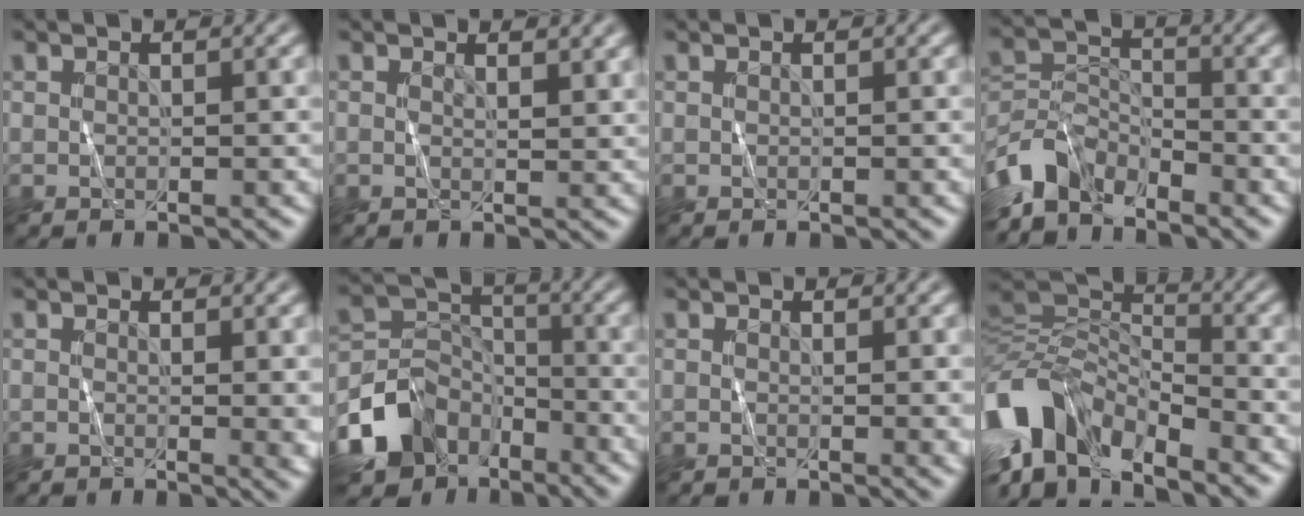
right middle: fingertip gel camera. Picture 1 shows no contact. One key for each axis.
{"total": 1.5, "fx": 0.8, "fy": 0.7, "fz": 1.0, "tx": -0.015, "ty": -0.002, "tz": 0.019}
{"total": 0.0}
{"total": 5.2, "fx": -4.3, "fy": 2.4, "fz": 1.7, "tx": -0.032, "ty": -0.002, "tz": -0.096}
{"total": 2.2, "fx": 0.2, "fy": 0.6, "fz": 2.1, "tx": -0.018, "ty": 0.001, "tz": 0.001}
{"total": 7.7, "fx": -4.8, "fy": 5.3, "fz": 2.7, "tx": -0.046, "ty": -0.002, "tz": -0.100}
{"total": 1.4, "fx": 0.2, "fy": 0.4, "fz": 1.4, "tx": -0.013, "ty": 0.000, "tz": 0.001}
{"total": 10.7, "fx": -6.0, "fy": 5.7, "fz": 6.9, "tx": -0.135, "ty": -0.010, "tz": -0.119}